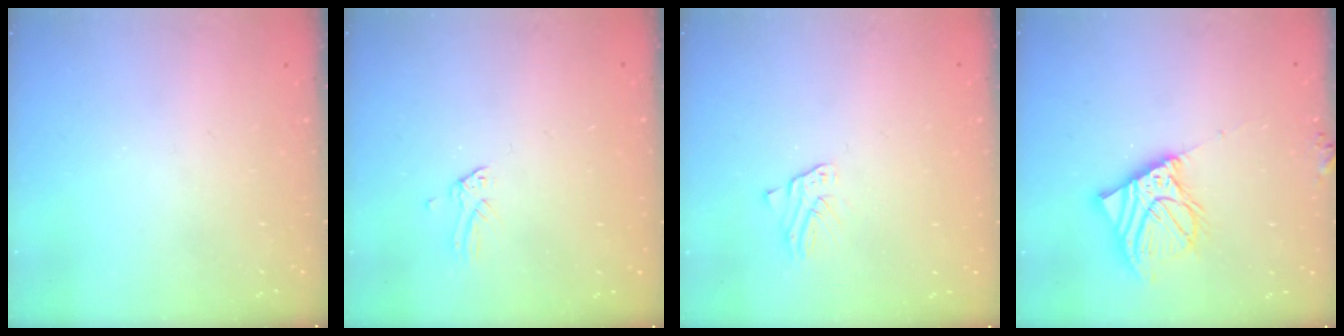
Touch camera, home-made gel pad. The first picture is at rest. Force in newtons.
{"total": 0.0}
{"total": 1.2, "press": 1.2, "slide": 0.1}
{"total": 12.4, "press": 12.2, "slide": 2.3}